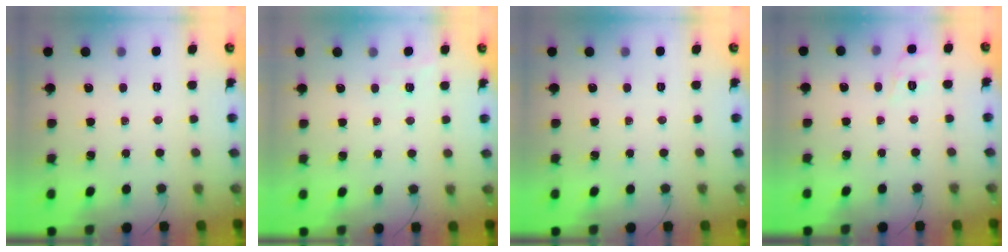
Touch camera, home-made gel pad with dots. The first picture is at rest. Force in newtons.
{"total": 6.1, "press": 5.9, "slide": 1.6}
{"total": 0.0}
{"total": 6.5, "press": 6.3, "slide": 1.6}